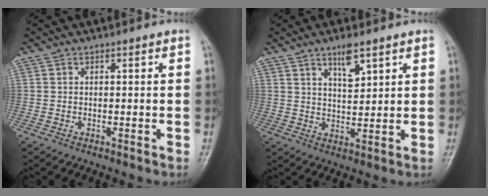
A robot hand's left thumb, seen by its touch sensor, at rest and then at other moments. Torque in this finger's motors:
{"motor_torque": [0.27, 0.43, -0.36, -0.15, 0.10]}